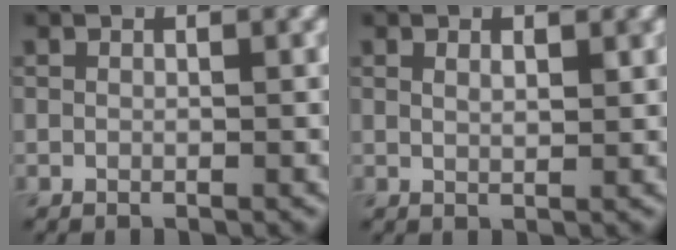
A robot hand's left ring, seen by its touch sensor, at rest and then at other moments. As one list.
[{"total": 1.4, "force": [0.8, 0.5, 1.1], "torque": [-0.019, -0.003, 0.015]}]